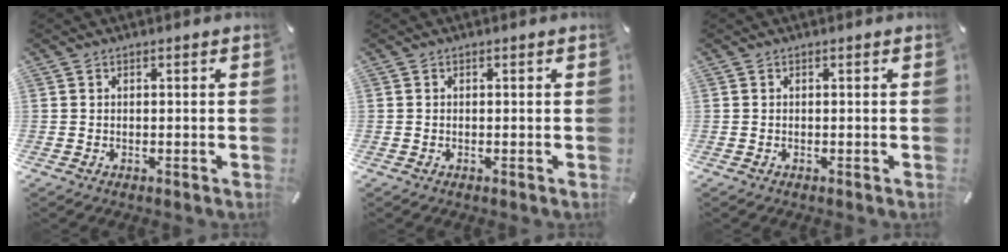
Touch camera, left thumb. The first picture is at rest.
{"total": 0.0}
{"total": 0.0}